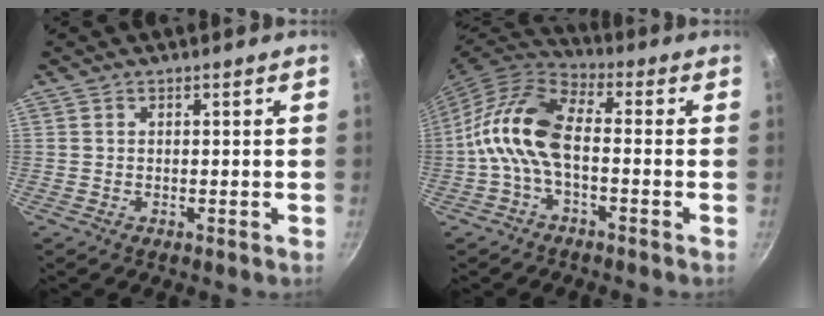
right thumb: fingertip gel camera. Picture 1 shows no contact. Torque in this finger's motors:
{"motor_torque": [2.50, 2.50, 1.46, -1.31, 0.33]}